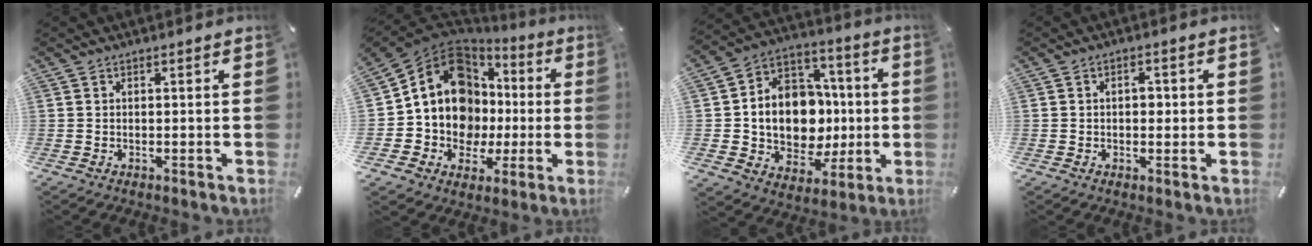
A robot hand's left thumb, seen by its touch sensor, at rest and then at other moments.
{"total": 14.5, "force": [2.5, 12.6, 6.8], "torque": [-0.141, -0.026, 0.056]}
{"total": 15.5, "force": [-0.5, 13.0, 8.5], "torque": [-0.175, -0.009, 0.002]}
{"total": 2.7, "force": [0.0, 1.8, 2.0], "torque": [-0.026, -0.001, -0.005]}